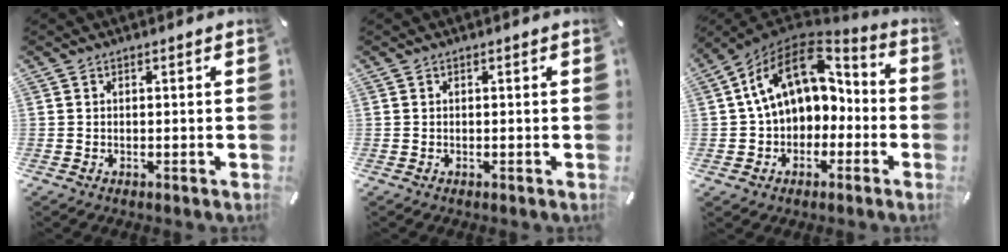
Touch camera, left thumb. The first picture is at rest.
{"total": 0.0}
{"total": 15.7, "force": [5.0, 11.4, 9.5], "torque": [-0.173, -0.016, 0.095]}